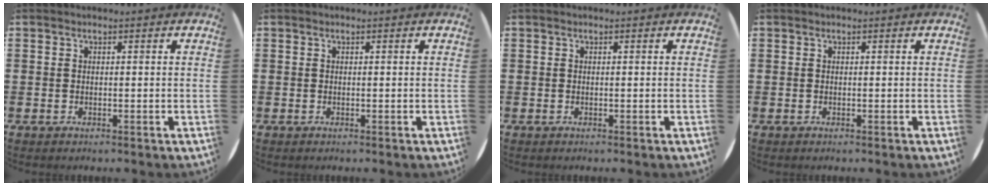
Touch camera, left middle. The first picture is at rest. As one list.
[{"total": 0.0}, {"total": 0.0}, {"total": 0.0}]